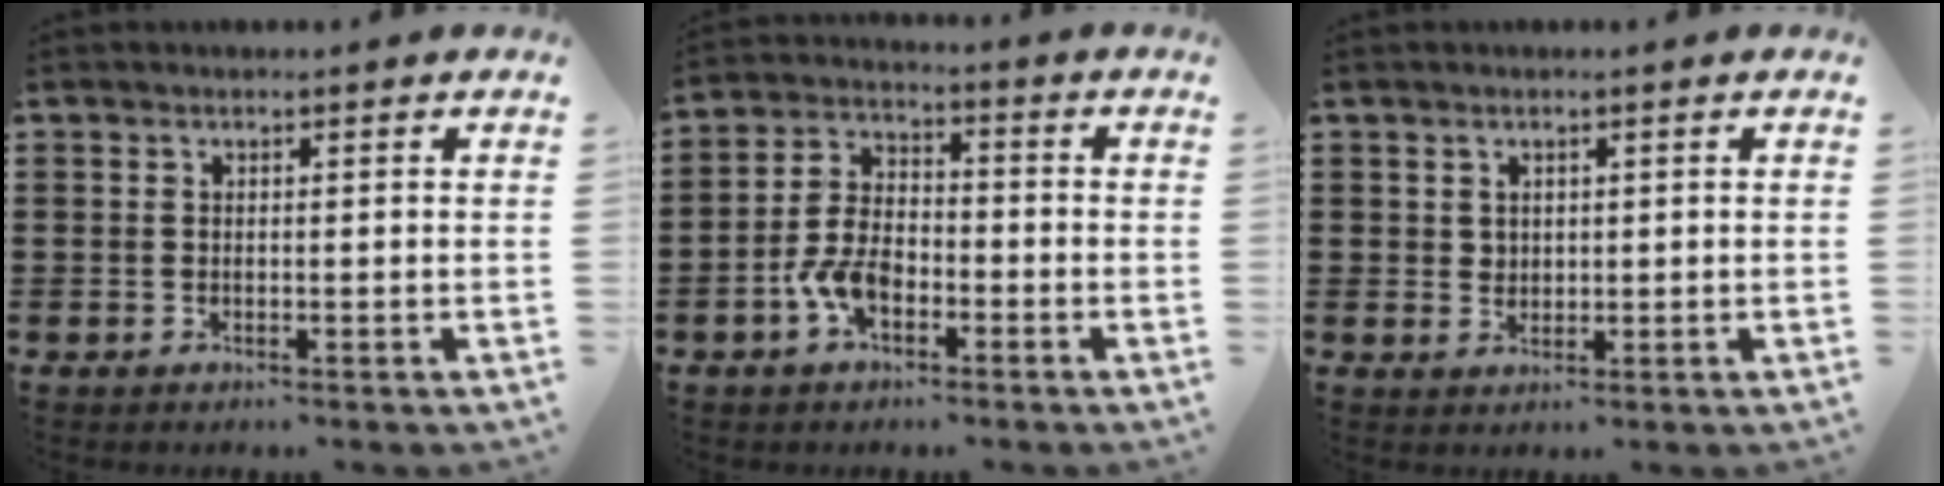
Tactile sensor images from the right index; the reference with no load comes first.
{"total": 6.8, "force": [-2.9, 3.8, 4.8], "torque": [-0.121, 0.002, -0.062]}
{"total": 1.6, "force": [1.0, 1.2, 0.3], "torque": [-0.009, 0.005, 0.019]}